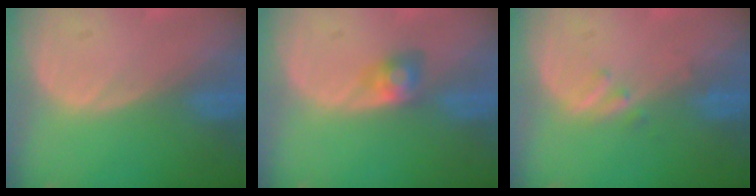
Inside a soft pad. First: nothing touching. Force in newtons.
{"total": 2.7, "press": 2.7, "slide": 0.0}
{"total": 1.4, "press": 1.4, "slide": 0.2}